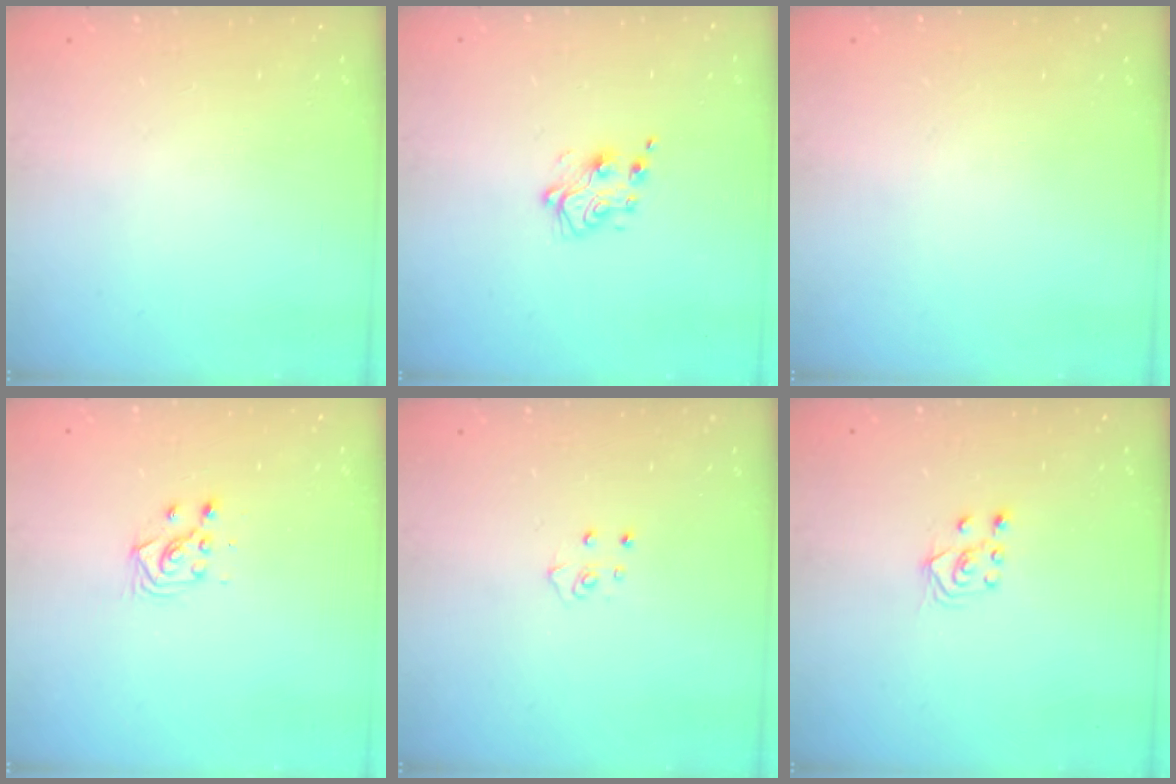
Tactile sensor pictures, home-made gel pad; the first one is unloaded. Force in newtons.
{"total": 5.9, "press": 5.9, "slide": 0.5}
{"total": 0.0}
{"total": 3.5, "press": 3.4, "slide": 1.1}
{"total": 4.6, "press": 4.6, "slide": 0.4}
{"total": 4.3, "press": 4.3, "slide": 0.6}